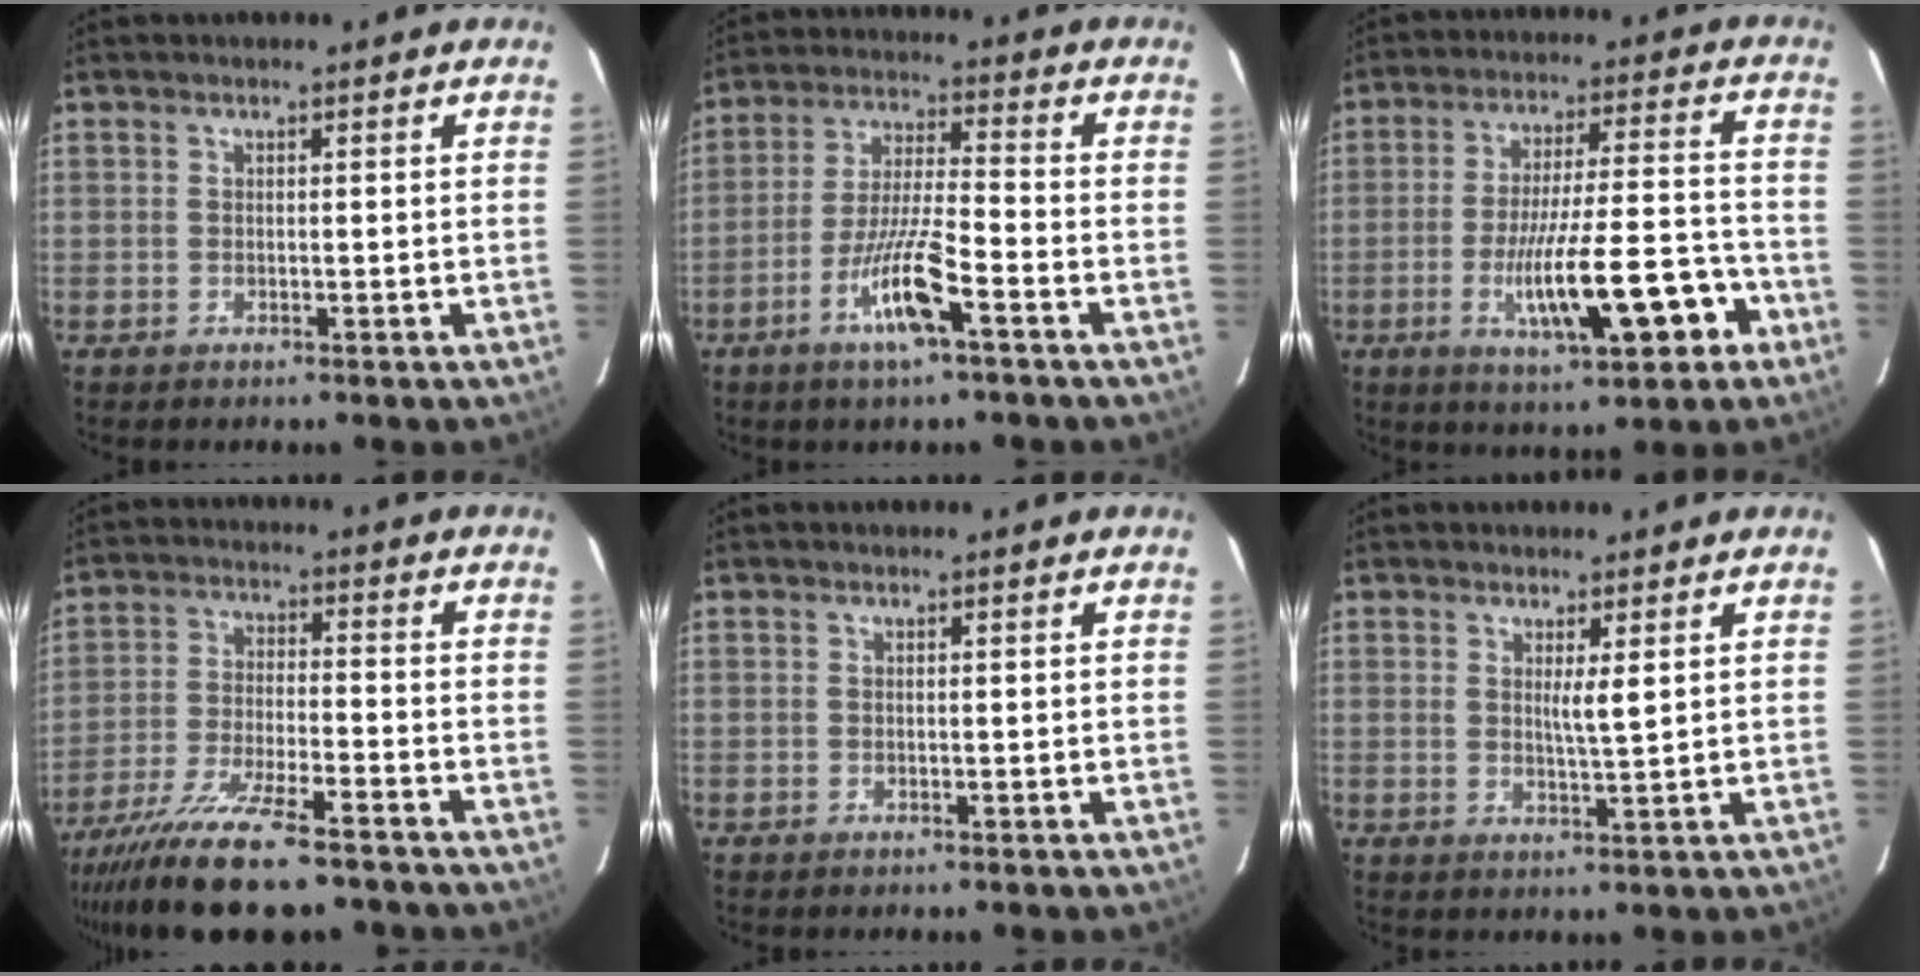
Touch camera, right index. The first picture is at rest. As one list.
[{"total": 10.0, "force": [-4.9, 0.7, 8.6], "torque": [-0.167, -0.007, -0.092]}, {"total": 14.8, "force": [-5.8, 2.5, 13.4], "torque": [-0.226, 0.004, -0.083]}, {"total": 14.6, "force": [-11.4, 1.7, 8.9], "torque": [-0.169, -0.038, -0.196]}, {"total": 0.0}, {"total": 2.5, "force": [0.9, 0.0, 2.4], "torque": [-0.046, -0.010, 0.018]}]